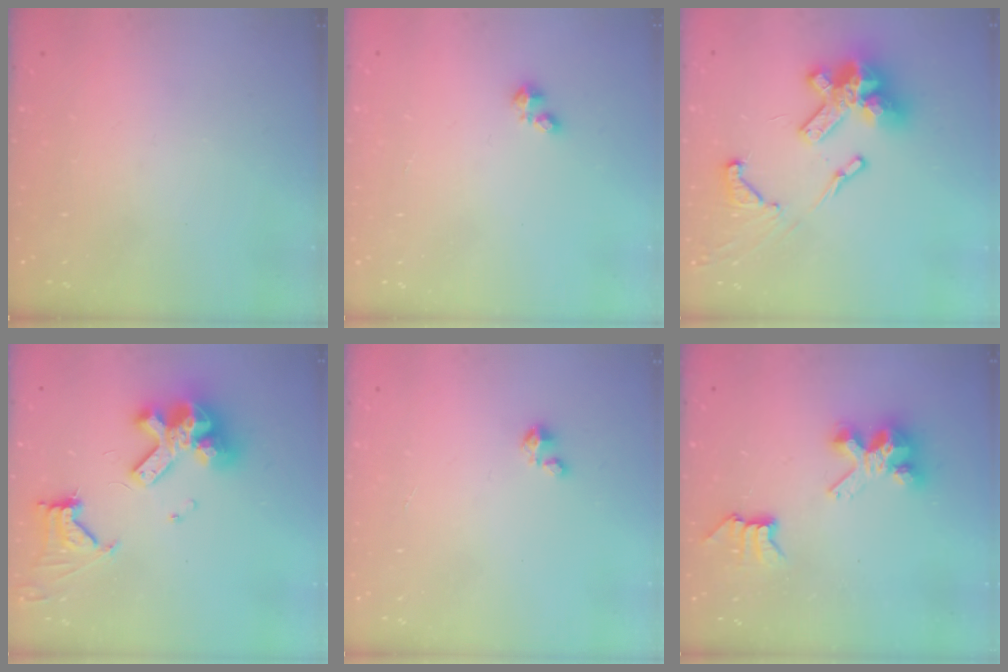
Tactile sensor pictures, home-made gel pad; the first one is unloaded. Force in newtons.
{"total": 1.1, "press": 1.1, "slide": 0.3}
{"total": 18.9, "press": 18.8, "slide": 1.2}
{"total": 15.0, "press": 14.9, "slide": 1.9}
{"total": 1.8, "press": 1.8, "slide": 0.1}
{"total": 7.6, "press": 7.6, "slide": 0.2}